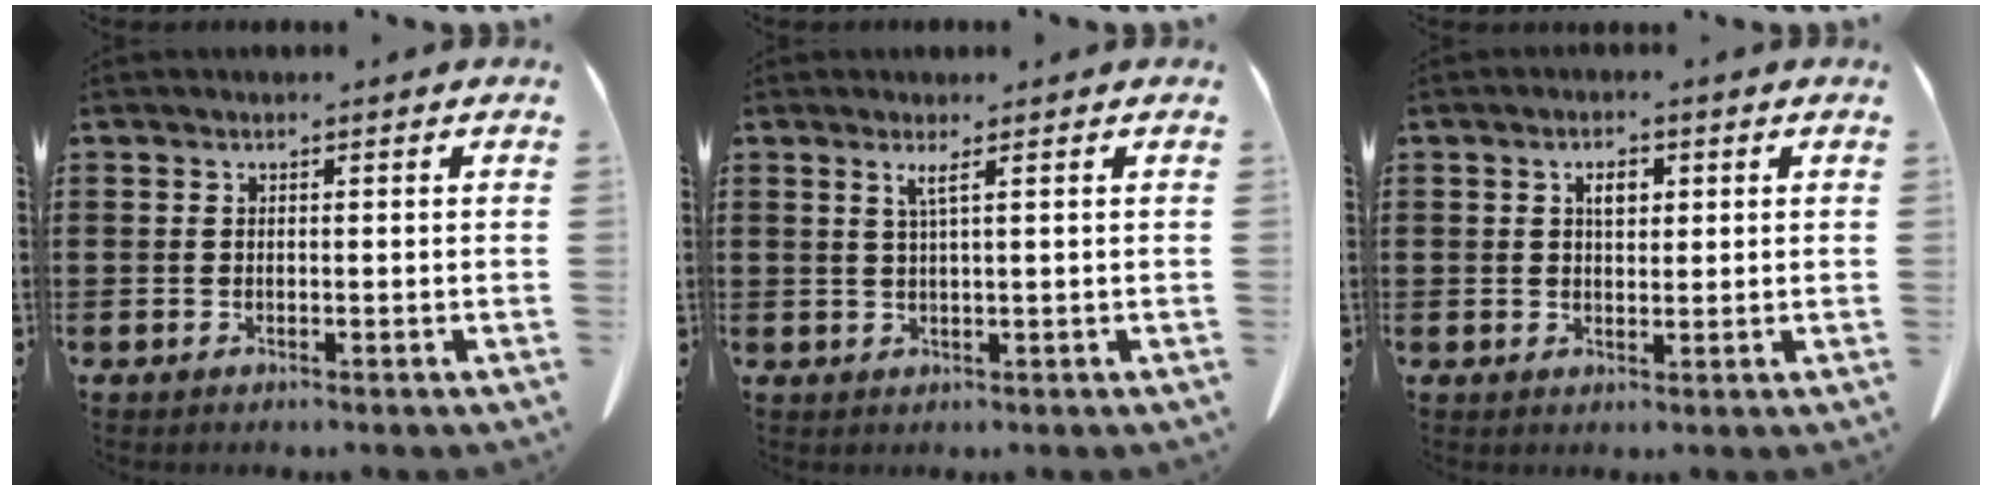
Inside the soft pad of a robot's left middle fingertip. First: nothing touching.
{"total": 1.8, "force": [0.7, -0.4, 1.6], "torque": [-0.034, -0.005, 0.011]}
{"total": 2.5, "force": [0.8, 1.3, 2.0], "torque": [-0.026, 0.000, 0.010]}